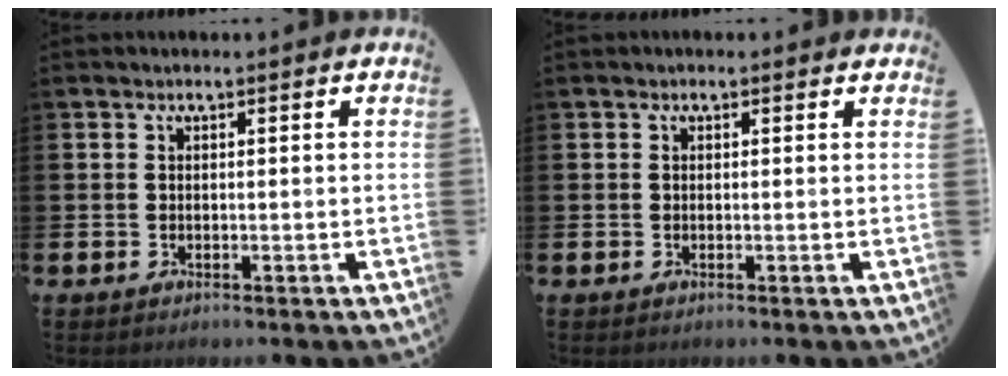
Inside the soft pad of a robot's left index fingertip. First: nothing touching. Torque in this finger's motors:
{"motor_torque": [0.71, -1.42, 0.43, 0.06]}